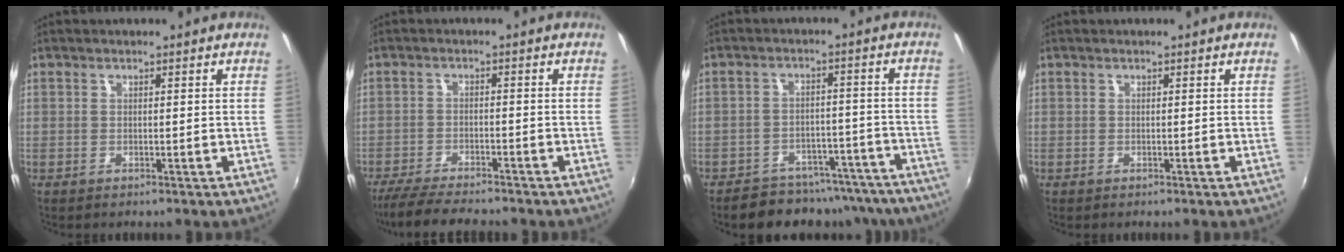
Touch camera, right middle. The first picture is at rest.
{"total": 9.2, "force": [-8.2, 0.9, 4.1], "torque": [-0.102, -0.026, -0.138]}
{"total": 13.7, "force": [-12.1, 5.2, 3.9], "torque": [-0.069, 0.026, -0.141]}
{"total": 0.0}